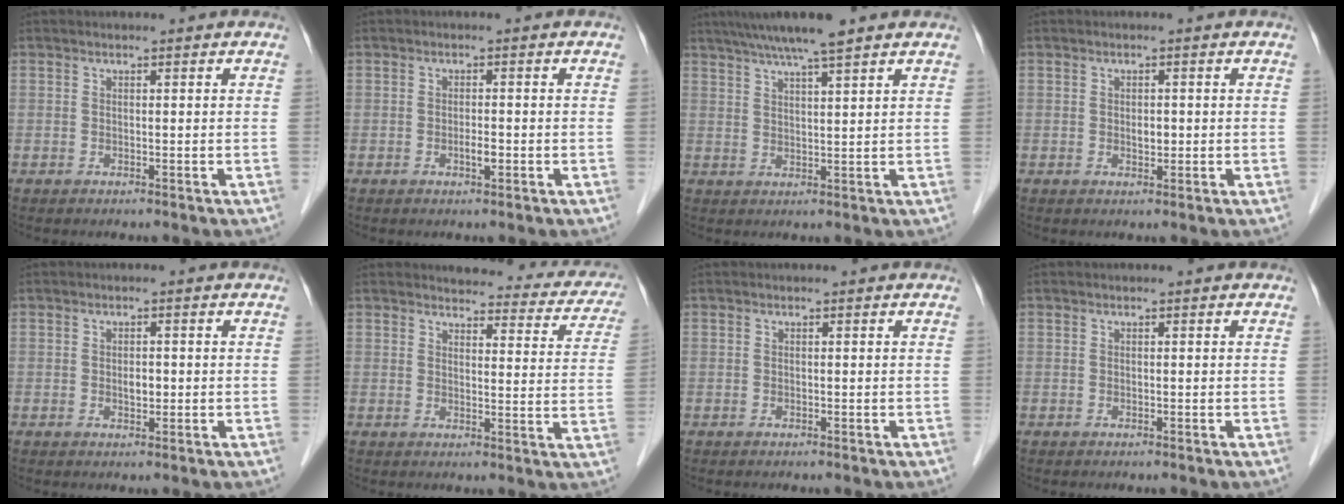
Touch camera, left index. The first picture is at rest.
{"total": 1.5, "force": [-0.7, 0.4, 1.3], "torque": [-0.025, -0.003, -0.011]}
{"total": 8.1, "force": [6.4, -0.1, 4.9], "torque": [-0.081, 0.021, 0.101]}
{"total": 1.4, "force": [-0.2, 0.9, 1.1], "torque": [-0.018, -0.003, -0.001]}
{"total": 1.6, "force": [-0.3, 1.0, 1.3], "torque": [-0.022, -0.002, -0.003]}
{"total": 15.8, "force": [14.8, 4.2, 3.9], "torque": [-0.006, -0.045, 0.138]}
{"total": 0.0}
{"total": 0.0}